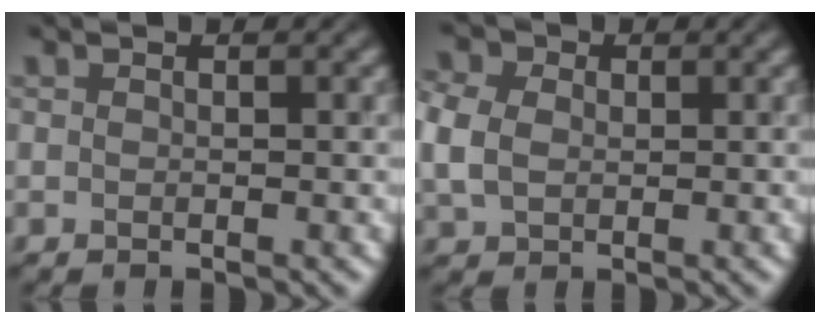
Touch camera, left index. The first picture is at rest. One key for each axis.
{"total": 4.7, "fx": 0.8, "fy": 3.9, "fz": 2.6, "tx": -0.090, "ty": 0.020, "tz": 0.019}